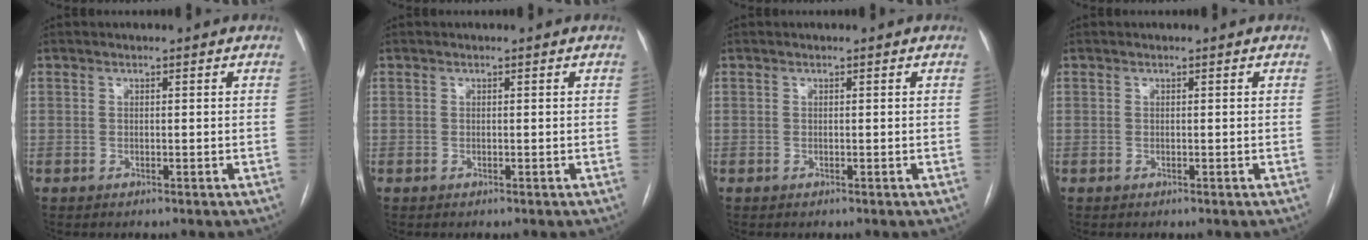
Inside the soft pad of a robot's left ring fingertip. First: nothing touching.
{"total": 0.0}
{"total": 0.0}
{"total": 0.0}